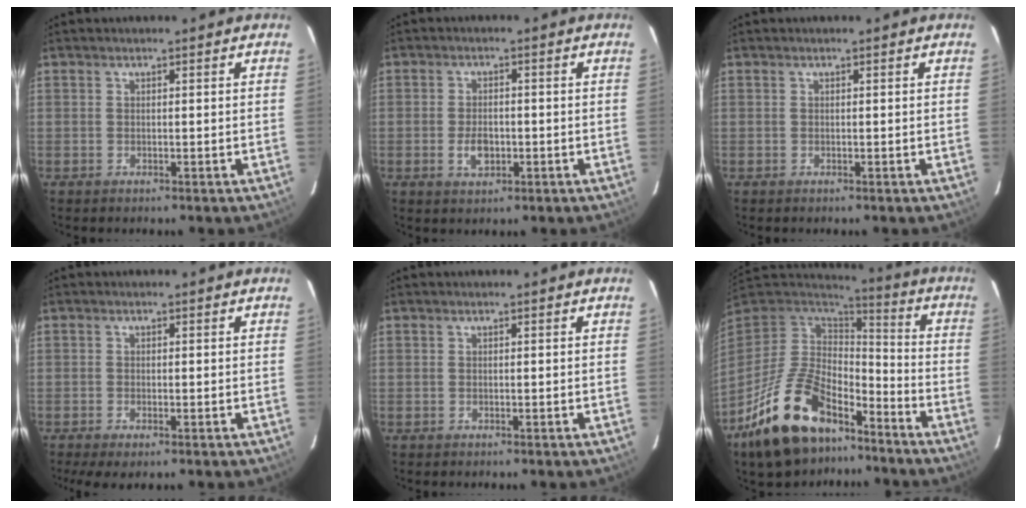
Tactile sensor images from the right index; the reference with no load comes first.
{"total": 4.3, "force": [-1.2, 2.6, 3.2], "torque": [-0.062, -0.001, -0.018]}
{"total": 0.0}
{"total": 3.7, "force": [-2.1, 1.0, 2.9], "torque": [-0.062, -0.014, -0.035]}
{"total": 0.0}
{"total": 21.4, "force": [-13.5, 10.9, 12.5], "torque": [-0.256, -0.009, -0.219]}